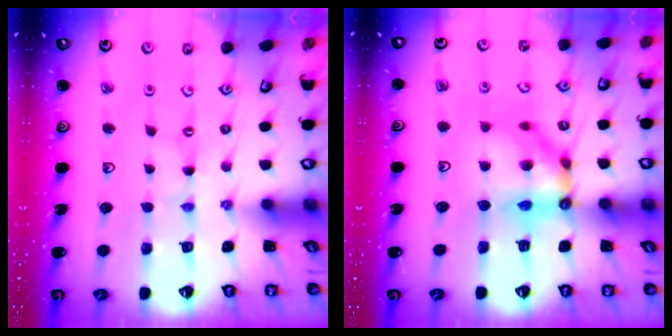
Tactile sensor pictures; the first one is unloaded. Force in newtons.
{"total": 11.8, "press": 11.8, "slide": 1.0}